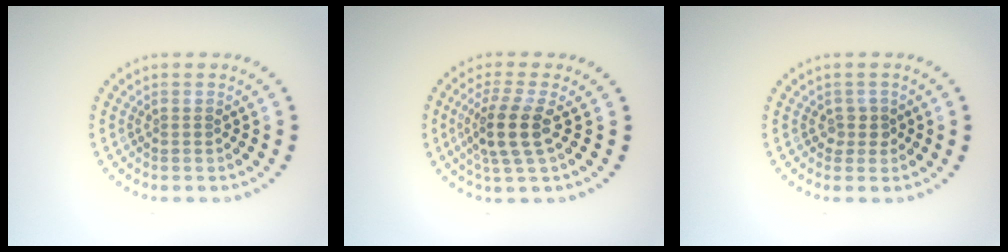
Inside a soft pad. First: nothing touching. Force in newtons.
{"total": 3.7, "press": 2.9, "slide": 2.3}
{"total": 1.2, "press": 0.9, "slide": 0.8}